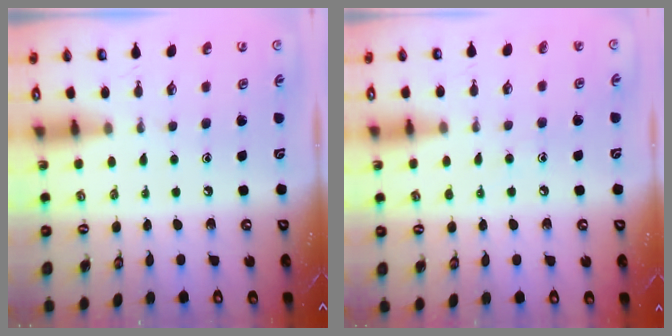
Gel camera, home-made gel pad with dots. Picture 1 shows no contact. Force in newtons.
{"total": 6.1, "press": 6.0, "slide": 0.7}